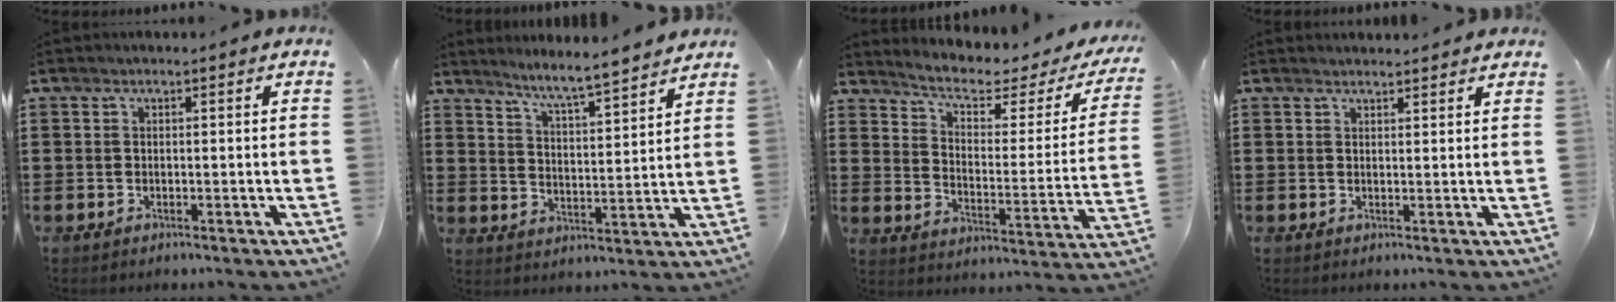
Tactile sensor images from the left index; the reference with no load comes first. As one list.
[{"total": 5.5, "force": [5.1, -0.6, 1.8], "torque": [-0.057, -0.037, 0.085]}, {"total": 4.2, "force": [2.7, 1.2, 3.0], "torque": [-0.066, -0.022, 0.033]}, {"total": 1.6, "force": [1.6, 0.3, 0.1], "torque": [-0.006, 0.002, 0.031]}]